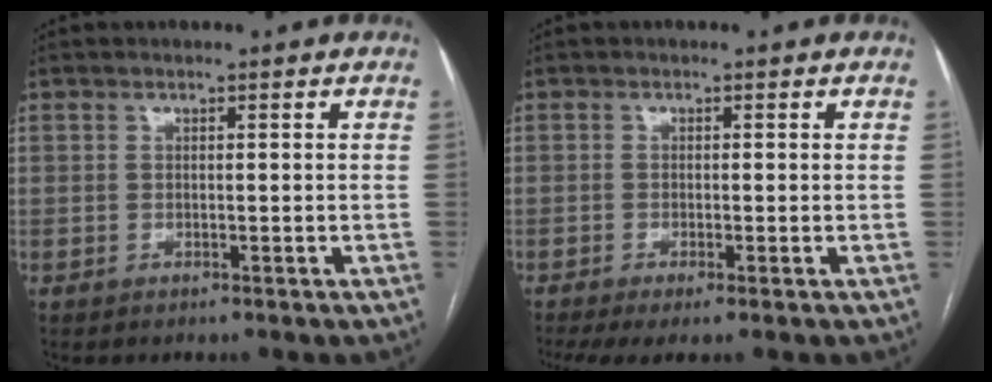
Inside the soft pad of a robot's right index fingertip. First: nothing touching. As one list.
[{"total": 4.7, "force": [-2.9, 0.7, 3.6], "torque": [-0.061, -0.009, -0.050]}]